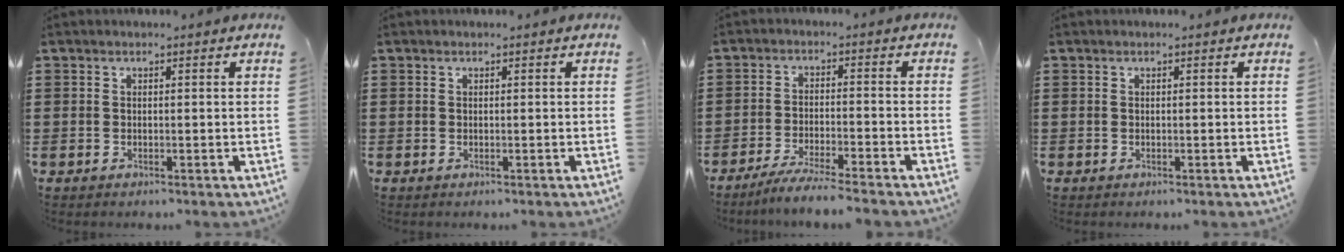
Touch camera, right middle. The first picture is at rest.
{"total": 0.0}
{"total": 4.5, "force": [-4.1, -0.2, 1.6], "torque": [-0.034, -0.010, -0.081]}
{"total": 0.0}